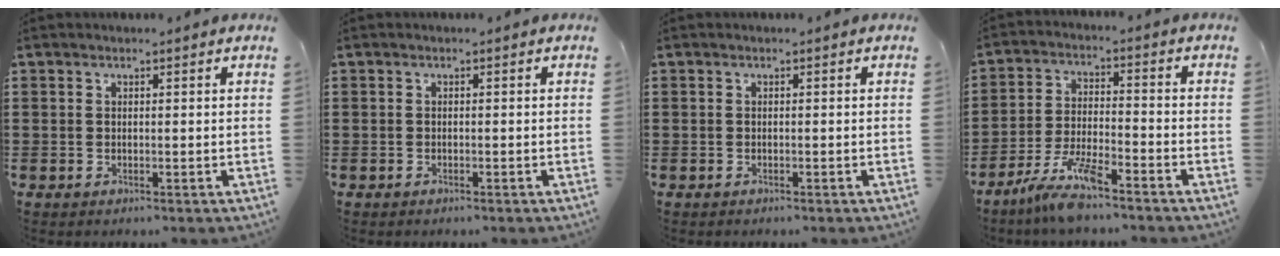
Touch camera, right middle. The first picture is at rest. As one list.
[{"total": 0.7, "force": [-0.6, 0.3, 0.1], "torque": [-0.003, 0.001, -0.014]}, {"total": 0.6, "force": [-0.5, 0.2, 0.1], "torque": [-0.002, 0.000, -0.012]}, {"total": 7.5, "force": [-5.9, 0.7, 4.5], "torque": [-0.097, -0.009, -0.114]}]